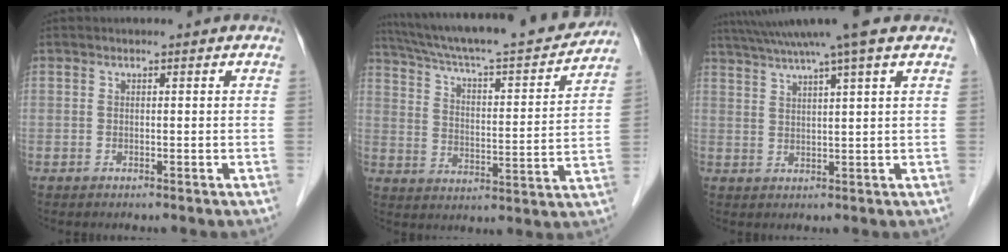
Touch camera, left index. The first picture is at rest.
{"total": 24.1, "force": [21.6, 2.2, 10.4], "torque": [-0.178, -0.013, 0.309]}
{"total": 10.4, "force": [8.4, -1.5, 5.9], "torque": [-0.108, 0.024, 0.119]}